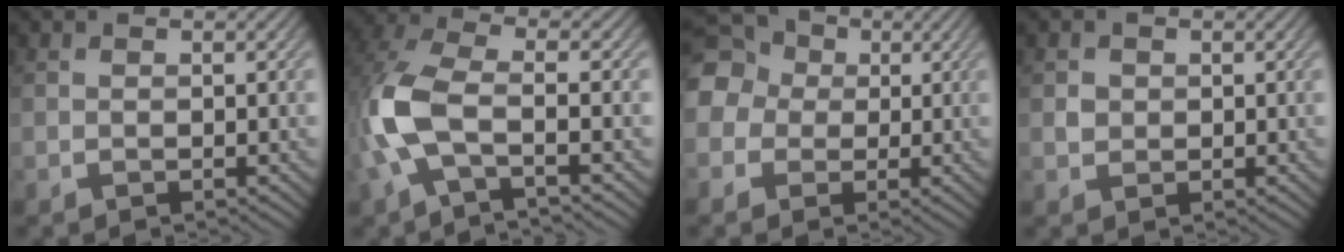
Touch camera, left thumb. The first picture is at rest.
{"total": 8.7, "force": [-2.1, 3.5, 7.7], "torque": [-0.188, 0.000, -0.056]}
{"total": 11.0, "force": [1.8, 9.9, 4.4], "torque": [-0.153, 0.030, 0.000]}
{"total": 1.5, "force": [0.2, 1.4, 0.4], "torque": [-0.008, -0.004, 0.004]}